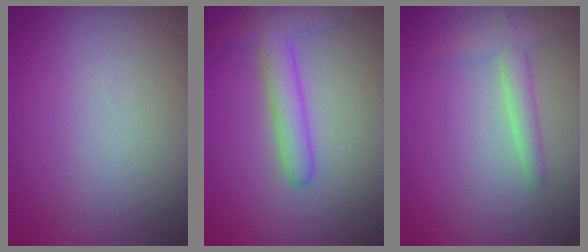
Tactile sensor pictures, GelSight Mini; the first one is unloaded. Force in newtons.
{"total": 3.9, "press": 3.9, "slide": 0.2}
{"total": 2.3, "press": 2.3, "slide": 0.1}